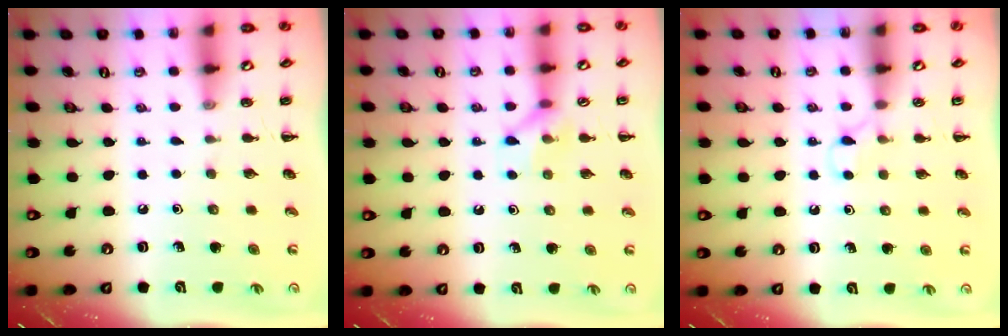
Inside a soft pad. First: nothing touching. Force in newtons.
{"total": 7.2, "press": 7.2, "slide": 0.1}
{"total": 2.6, "press": 2.4, "slide": 0.9}